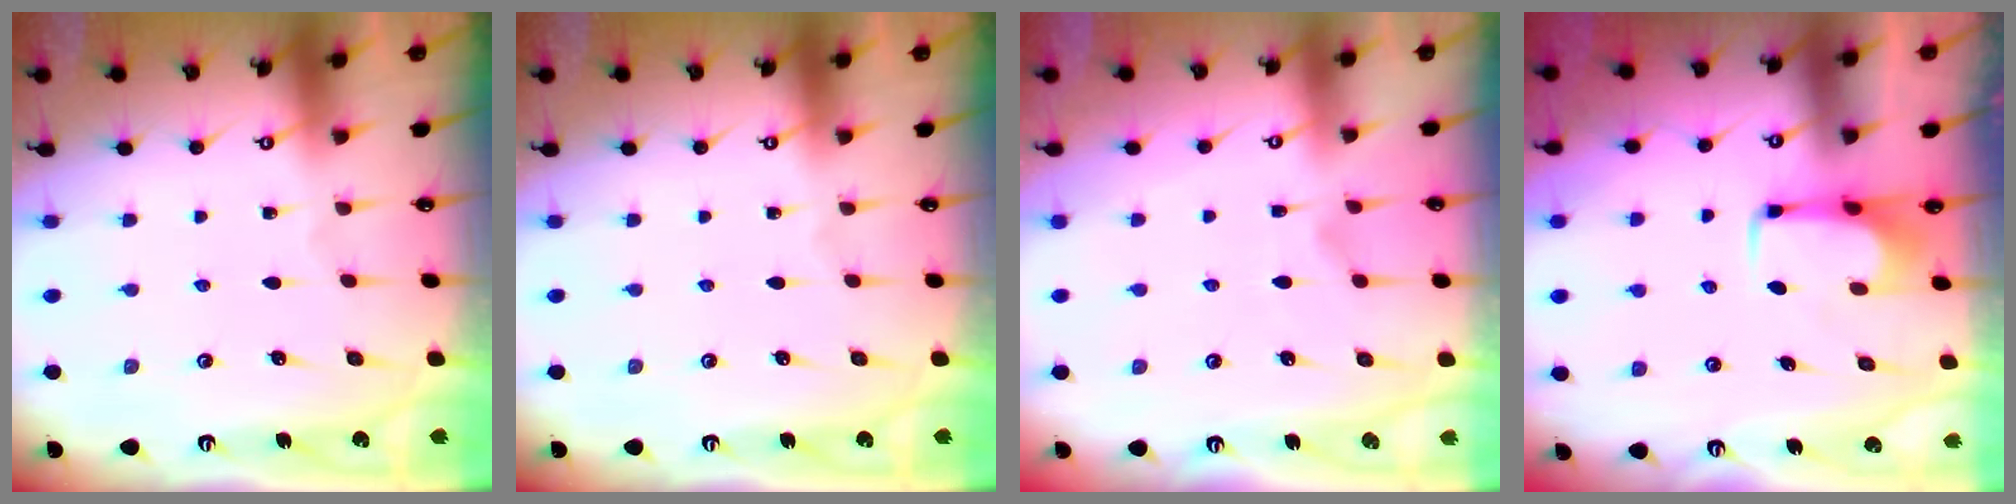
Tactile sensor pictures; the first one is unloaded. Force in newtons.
{"total": 0.0}
{"total": 1.4, "press": 0.7, "slide": 1.2}
{"total": 1.7, "press": 1.7, "slide": 0.4}